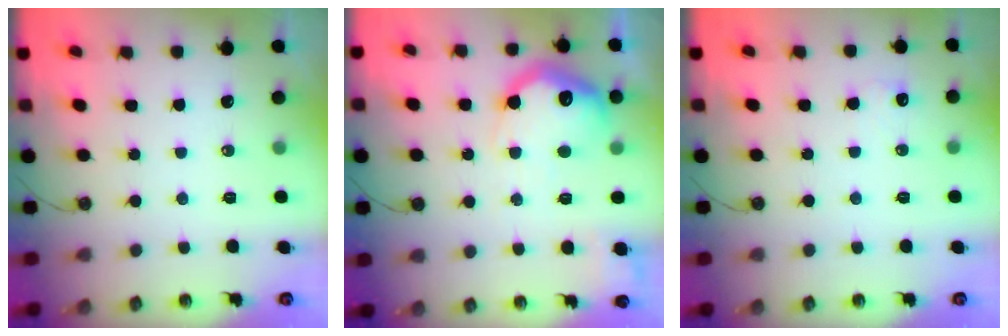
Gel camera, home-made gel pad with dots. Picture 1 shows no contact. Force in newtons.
{"total": 20.9, "press": 20.9, "slide": 1.4}
{"total": 6.6, "press": 6.5, "slide": 1.4}